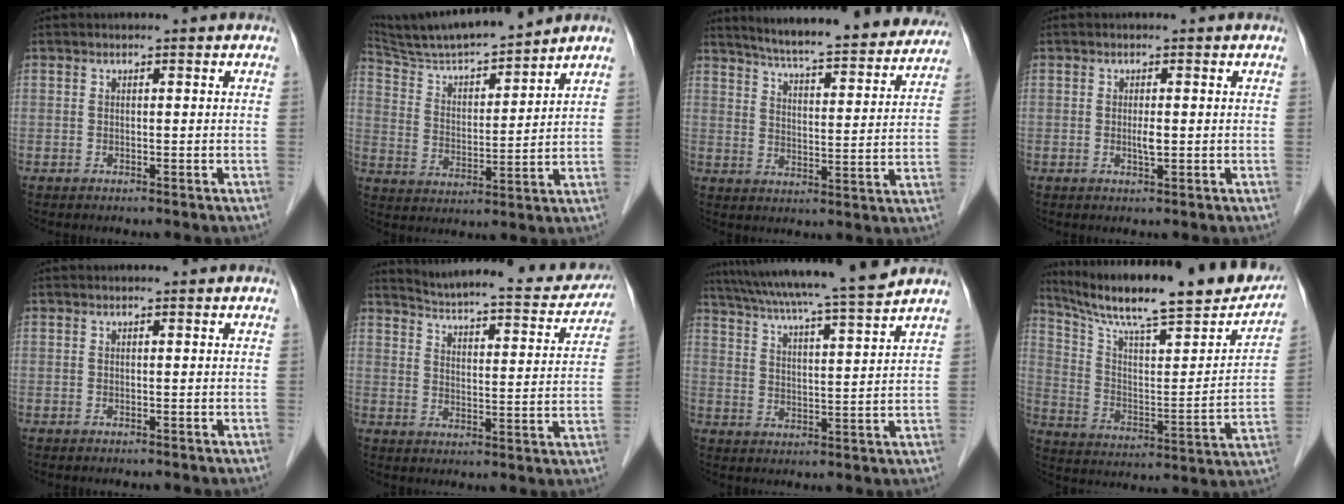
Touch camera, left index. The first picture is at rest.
{"total": 13.3, "force": [12.5, 0.0, 4.7], "torque": [-0.092, 0.006, 0.222]}
{"total": 24.0, "force": [21.9, 2.9, 9.3], "torque": [-0.139, -0.030, 0.280]}
{"total": 1.5, "force": [0.0, 0.2, 1.5], "torque": [-0.030, -0.002, 0.000]}
{"total": 0.0}
{"total": 20.2, "force": [19.0, 3.5, 6.0], "torque": [-0.085, -0.033, 0.237]}
{"total": 16.3, "force": [14.4, -0.9, 7.5], "torque": [-0.136, 0.000, 0.215]}
{"total": 25.0, "force": [21.4, 2.9, 12.7], "torque": [-0.207, -0.023, 0.314]}